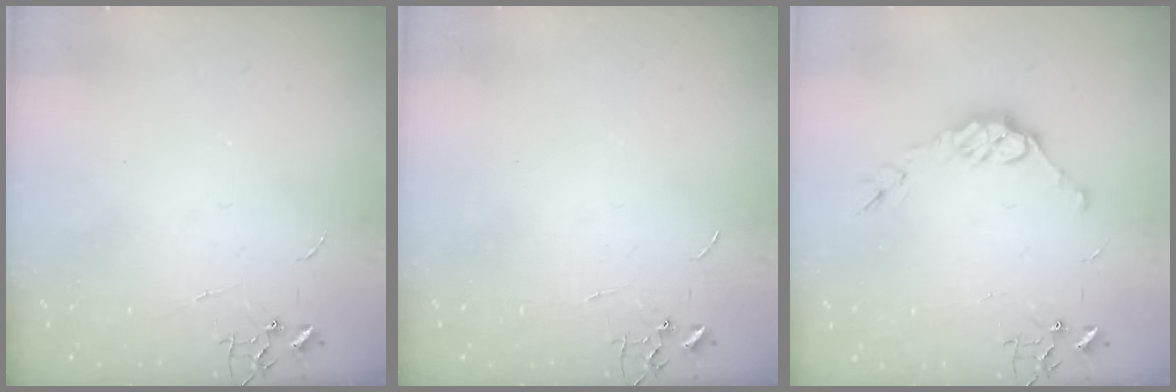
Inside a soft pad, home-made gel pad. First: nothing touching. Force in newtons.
{"total": 0.0}
{"total": 9.6, "press": 9.5, "slide": 0.7}